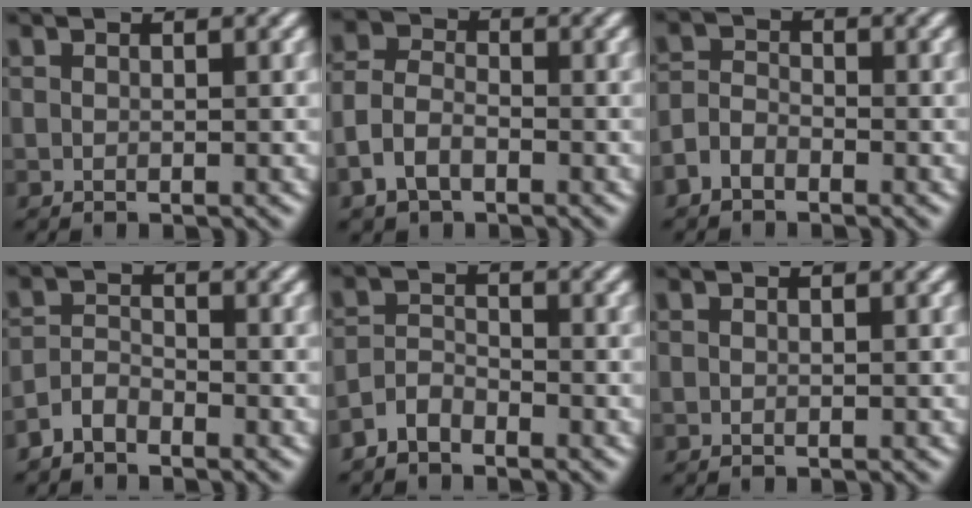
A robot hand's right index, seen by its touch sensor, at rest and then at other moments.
{"total": 3.3, "force": [-1.6, 2.4, 1.6], "torque": [-0.034, -0.015, -0.022]}
{"total": 2.0, "force": [-1.7, 1.0, 0.6], "torque": [-0.004, -0.013, -0.025]}
{"total": 2.3, "force": [-2.1, 0.7, 0.6], "torque": [0.003, -0.008, -0.035]}
{"total": 2.6, "force": [-2.3, 1.1, 0.7], "torque": [0.000, -0.011, -0.036]}
{"total": 0.0}